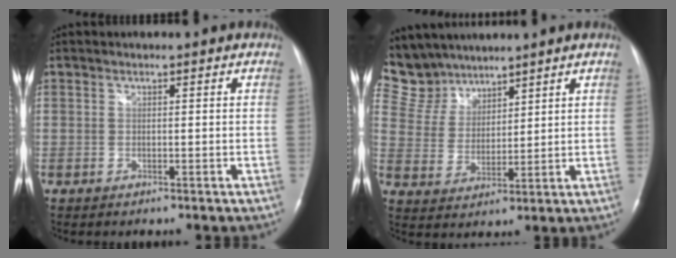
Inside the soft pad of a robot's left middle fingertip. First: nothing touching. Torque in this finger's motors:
{"motor_torque": [0.09, -0.11, -0.11, -0.05]}